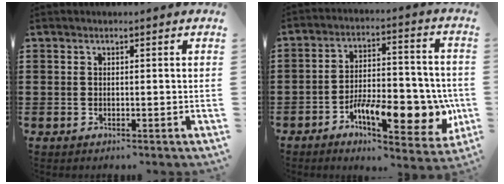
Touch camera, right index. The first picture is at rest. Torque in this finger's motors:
{"motor_torque": [2.14, 0.00, 1.05, 0.21]}